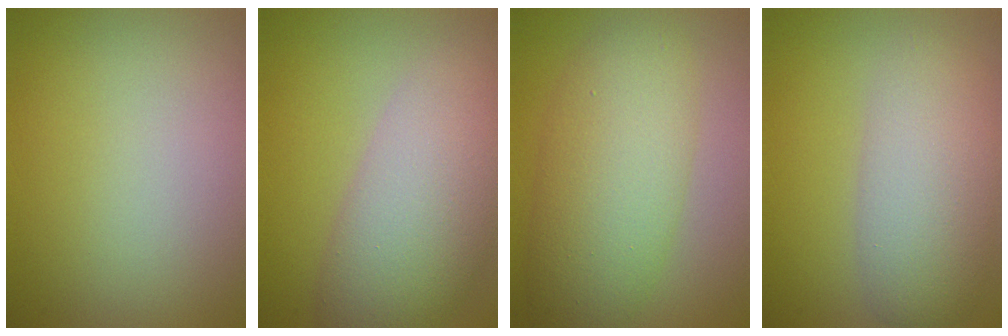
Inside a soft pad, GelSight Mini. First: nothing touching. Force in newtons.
{"total": 8.3, "press": 8.2, "slide": 0.7}
{"total": 6.6, "press": 6.6, "slide": 0.2}
{"total": 5.5, "press": 5.5, "slide": 0.2}